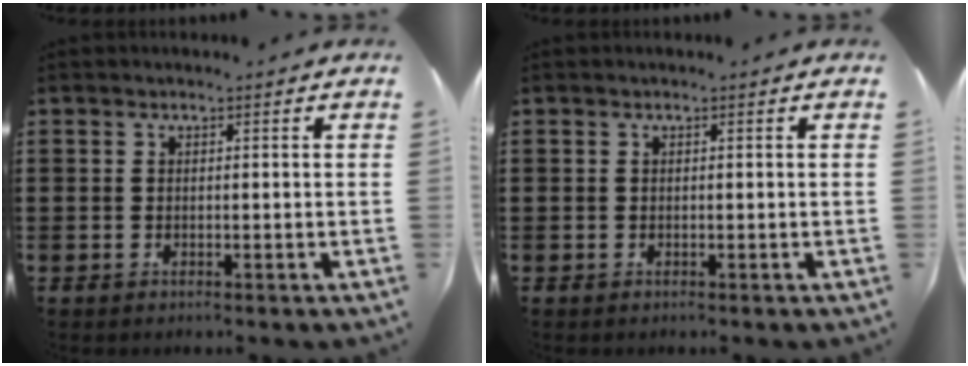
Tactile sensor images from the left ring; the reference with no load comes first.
{"total": 0.0}